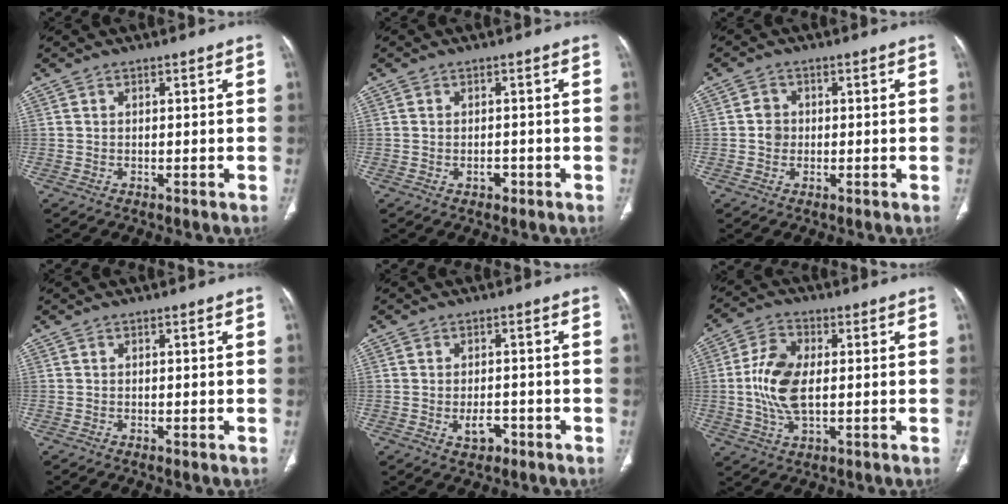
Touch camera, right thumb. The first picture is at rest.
{"total": 1.5, "force": [-0.5, 1.1, 0.9], "torque": [-0.009, 0.006, -0.004]}
{"total": 3.1, "force": [-0.2, 2.8, 1.3], "torque": [-0.008, 0.006, -0.008]}
{"total": 0.0}
{"total": 3.4, "force": [-1.2, 2.1, 2.3], "torque": [-0.027, 0.008, -0.015]}
{"total": 10.4, "force": [0.2, 5.6, 8.8], "torque": [-0.184, 0.003, 0.004]}